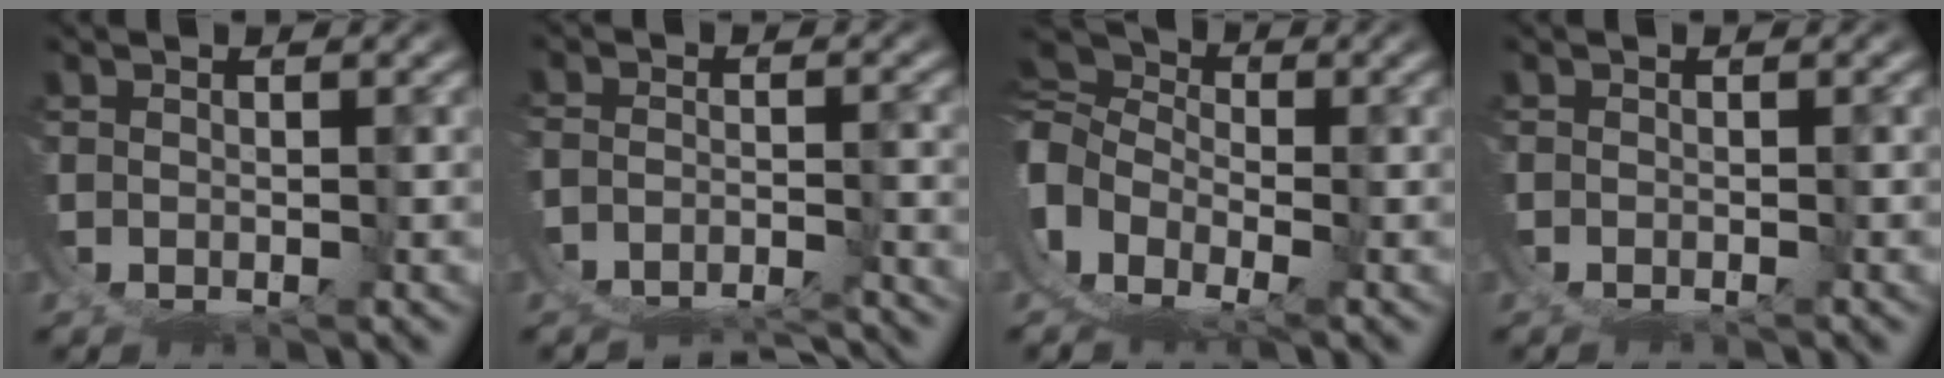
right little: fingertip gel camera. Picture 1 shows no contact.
{"total": 7.8, "force": [-7.2, 2.4, 2.1], "torque": [-0.027, -0.025, -0.105]}
{"total": 12.7, "force": [-1.7, 10.8, 6.5], "torque": [-0.159, -0.037, -0.036]}
{"total": 1.1, "force": [-1.0, -0.1, -0.2], "torque": [0.007, -0.004, -0.015]}